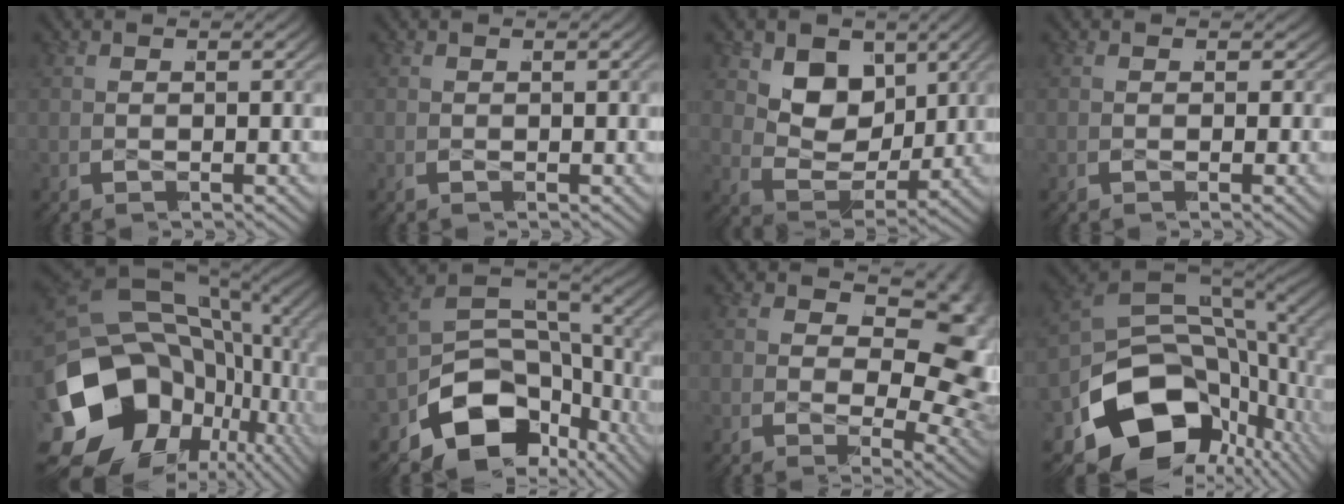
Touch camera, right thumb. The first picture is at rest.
{"total": 0.0}
{"total": 9.3, "force": [0.9, 6.8, 6.4], "torque": [-0.152, -0.025, 0.018]}
{"total": 2.8, "force": [0.1, 2.0, 2.0], "torque": [-0.027, -0.011, 0.003]}
{"total": 22.3, "force": [-2.4, 16.2, 15.1], "torque": [-0.282, -0.032, -0.044]}
{"total": 13.0, "force": [-4.3, 9.1, 8.3], "torque": [-0.178, -0.037, -0.063]}
{"total": 11.8, "force": [-0.2, 6.9, 9.6], "torque": [-0.137, -0.026, 0.008]}
{"total": 17.3, "force": [-4.1, 11.8, 12.0], "torque": [-0.230, -0.038, -0.055]}